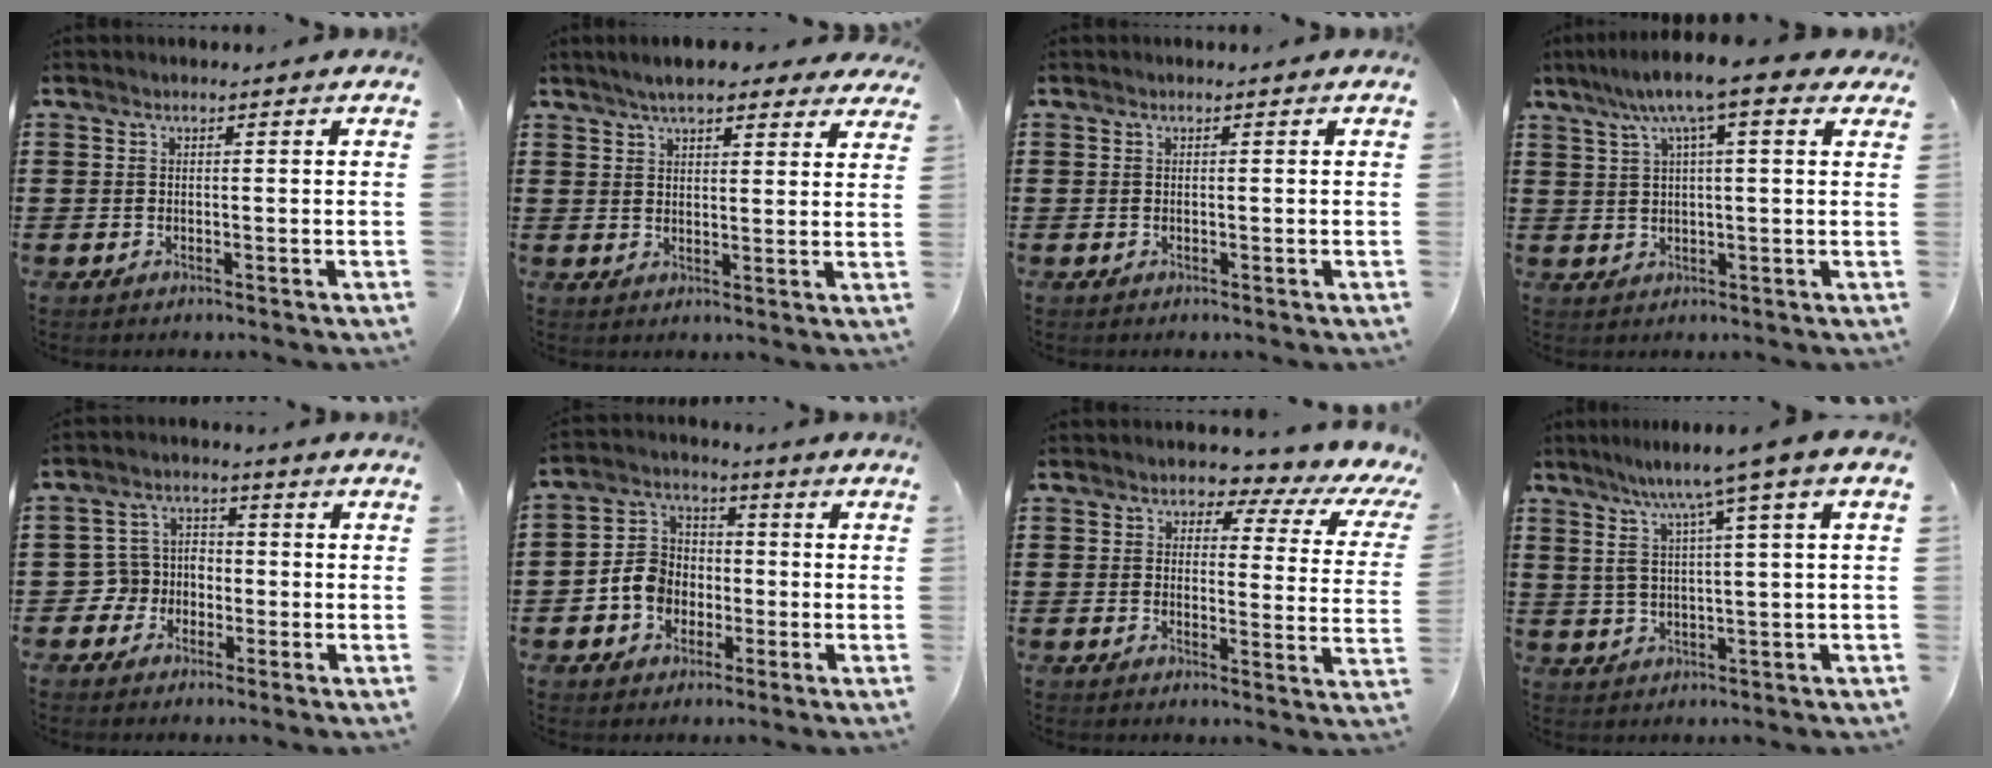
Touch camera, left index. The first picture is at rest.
{"total": 5.9, "force": [5.0, 1.5, 2.8], "torque": [-0.059, -0.004, 0.089]}
{"total": 0.0}
{"total": 12.0, "force": [8.6, 0.6, 8.4], "torque": [-0.180, -0.024, 0.142]}
{"total": 4.8, "force": [-2.1, 4.2, 1.1], "torque": [-0.051, 0.008, -0.049]}
{"total": 6.4, "force": [-2.0, 5.6, 2.3], "torque": [-0.069, 0.018, -0.040]}
{"total": 2.9, "force": [2.2, 1.2, 1.5], "torque": [-0.034, -0.022, 0.027]}
{"total": 6.2, "force": [2.7, -0.2, 5.6], "torque": [-0.120, -0.010, 0.037]}